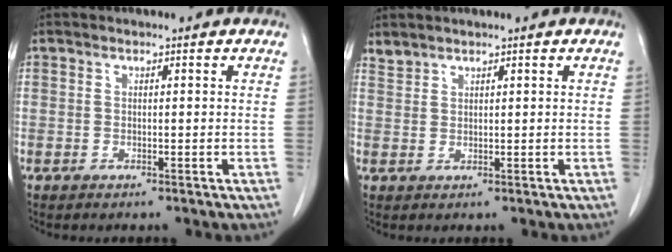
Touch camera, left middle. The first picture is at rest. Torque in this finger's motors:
{"motor_torque": [0.38, -0.53, -0.08, -0.01]}